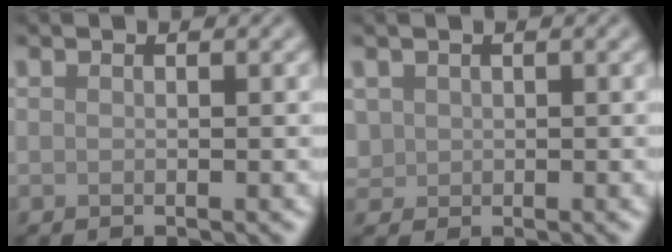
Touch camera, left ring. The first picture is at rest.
{"total": 2.0, "force": [0.6, 1.9, 0.5], "torque": [-0.011, 0.013, 0.015]}